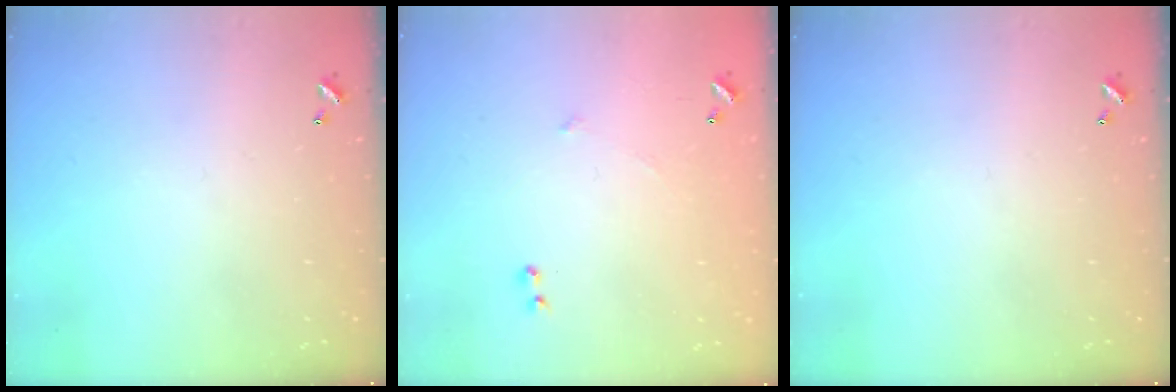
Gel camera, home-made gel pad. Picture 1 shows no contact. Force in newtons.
{"total": 6.1, "press": 6.1, "slide": 0.7}
{"total": 0.0}